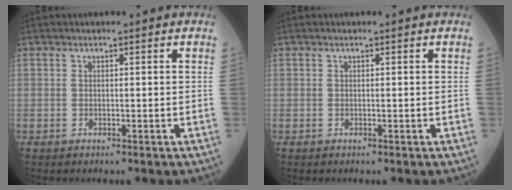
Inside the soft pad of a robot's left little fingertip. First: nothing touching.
{"total": 0.0}